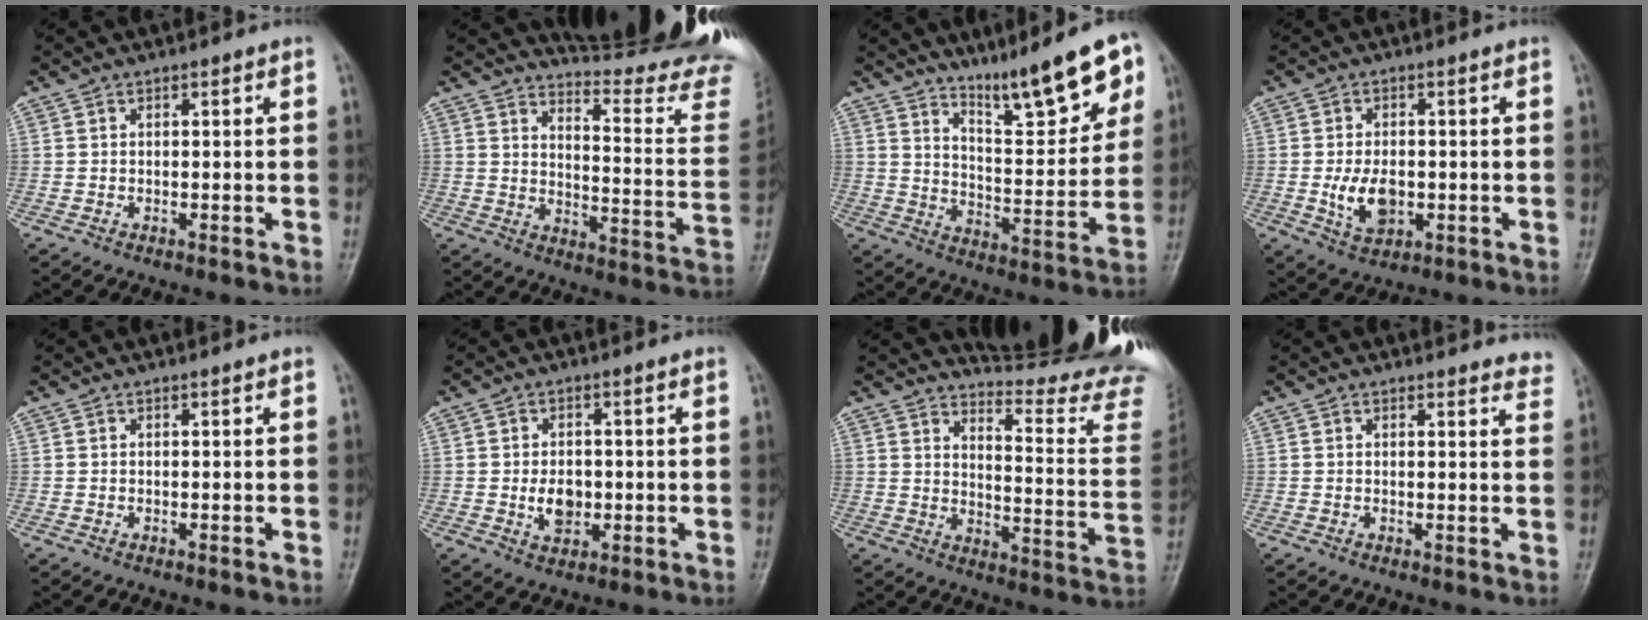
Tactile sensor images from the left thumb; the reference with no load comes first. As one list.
[{"total": 22.6, "force": [21.7, 1.2, 6.2], "torque": [-0.055, -0.223, 0.262]}, {"total": 15.4, "force": [10.4, 3.4, 10.9], "torque": [-0.130, -0.062, 0.169]}, {"total": 6.5, "force": [-0.8, 4.1, 5.0], "torque": [-0.083, -0.006, -0.008]}, {"total": 0.0}, {"total": 4.9, "force": [-0.4, 3.4, 3.4], "torque": [-0.044, -0.001, -0.002]}, {"total": 20.9, "force": [20.4, 0.5, 4.7], "torque": [-0.038, -0.225, 0.244]}, {"total": 5.5, "force": [5.3, 1.3, 0.2], "torque": [0.030, -0.029, 0.031]}]